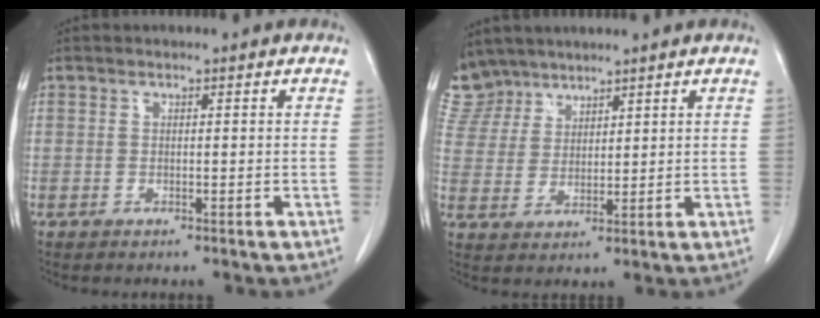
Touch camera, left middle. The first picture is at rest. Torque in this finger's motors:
{"motor_torque": [1.05, -1.05, 0.03, -0.08]}